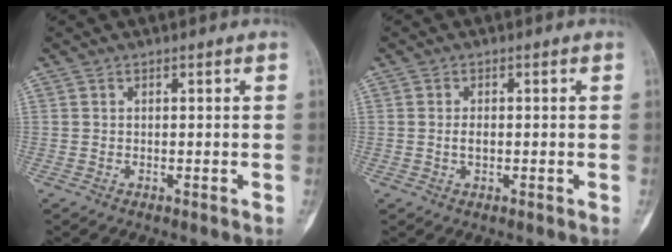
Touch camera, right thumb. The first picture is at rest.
{"total": 1.8, "force": [-0.3, 1.1, 1.4], "torque": [-0.026, 0.003, -0.006]}